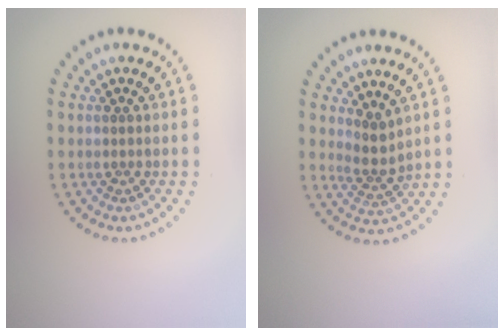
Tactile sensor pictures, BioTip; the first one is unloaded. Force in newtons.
{"total": 2.2, "press": 1.4, "slide": 1.6}